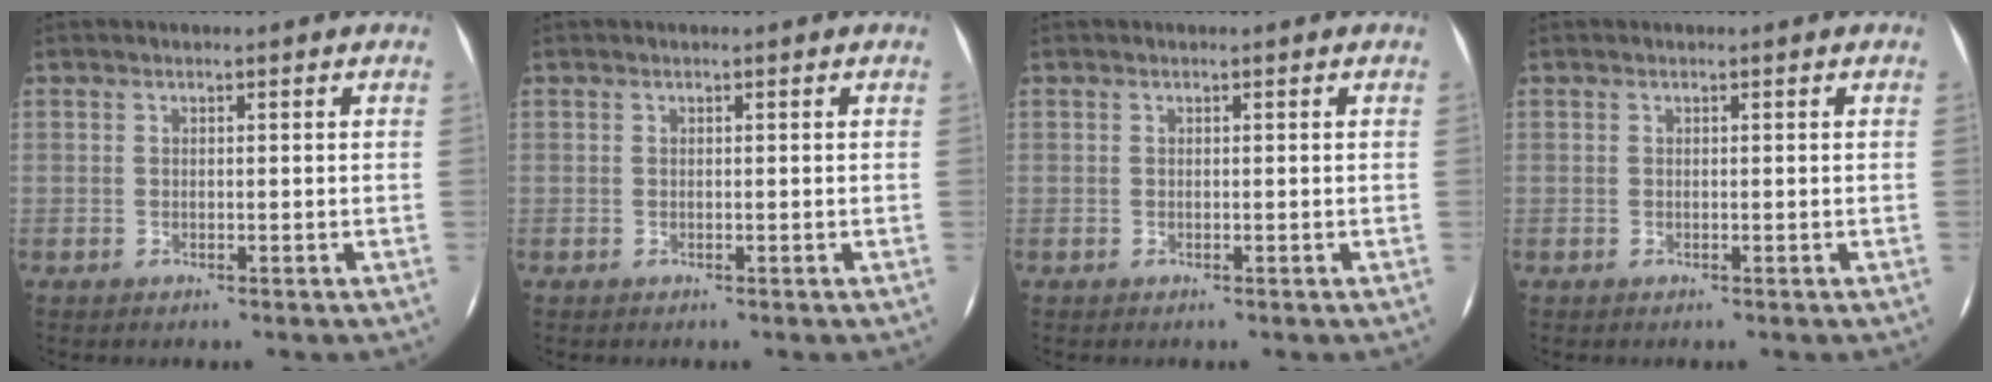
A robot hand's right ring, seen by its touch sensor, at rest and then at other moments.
{"total": 0.0}
{"total": 0.0}
{"total": 0.0}